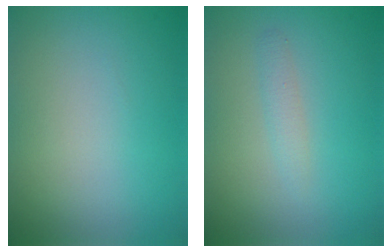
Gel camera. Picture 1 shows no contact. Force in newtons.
{"total": 1.1, "press": 1.1, "slide": 0.0}